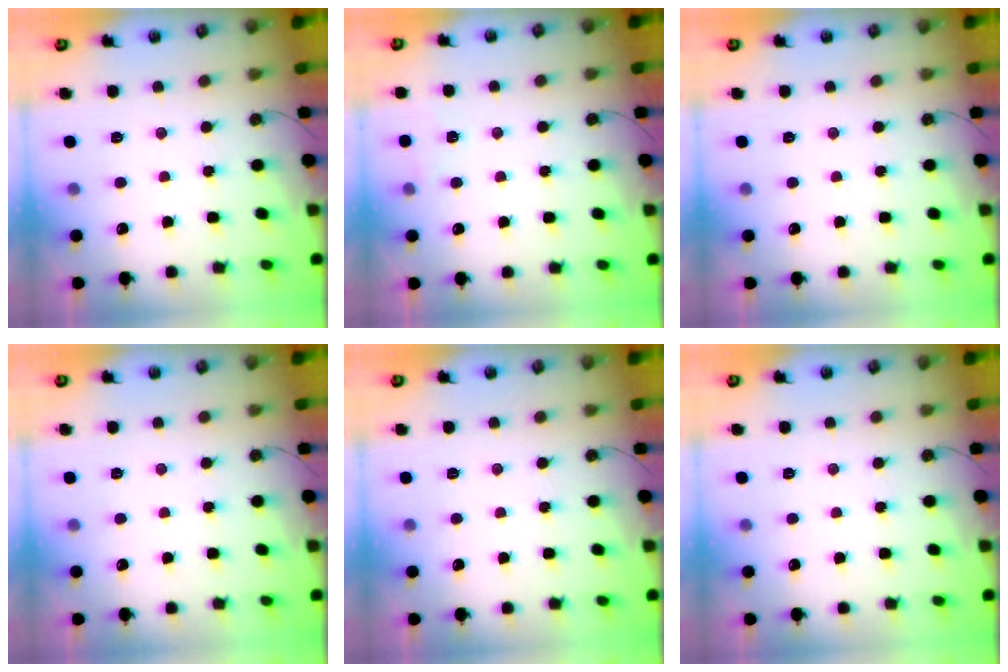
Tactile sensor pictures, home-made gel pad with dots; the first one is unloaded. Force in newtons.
{"total": 4.7, "press": 2.5, "slide": 4.0}
{"total": 0.0}
{"total": 0.0}
{"total": 0.0}
{"total": 0.0}